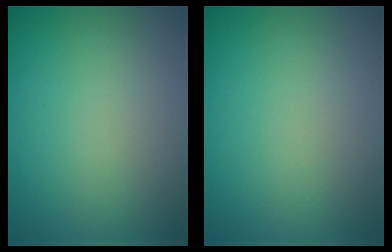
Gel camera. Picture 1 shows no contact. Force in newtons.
{"total": 0.0}